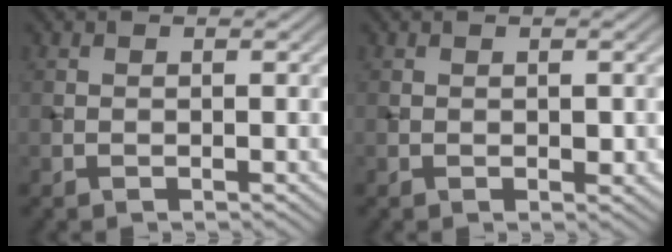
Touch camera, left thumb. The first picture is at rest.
{"total": 1.0, "force": [0.0, 0.5, 0.9], "torque": [-0.011, -0.002, 0.001]}